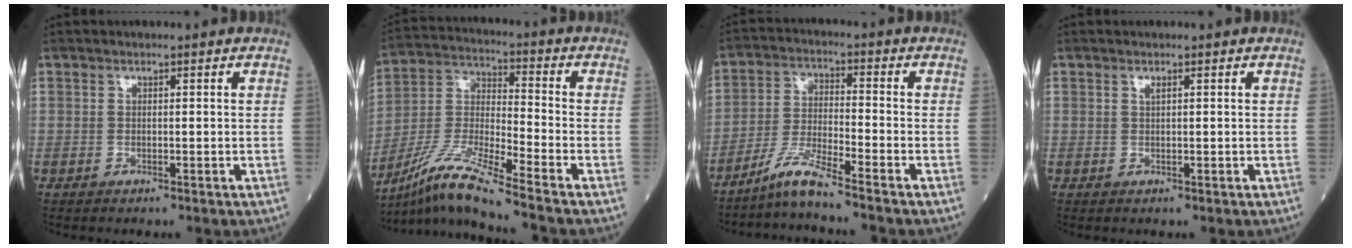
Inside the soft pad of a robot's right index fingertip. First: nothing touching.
{"total": 12.6, "force": [-10.2, -1.6, 7.2], "torque": [-0.157, -0.019, -0.194]}
{"total": 5.9, "force": [-5.1, -1.2, 2.7], "torque": [-0.062, -0.024, -0.106]}
{"total": 0.6, "force": [0.4, 0.0, 0.4], "torque": [-0.011, -0.002, 0.007]}